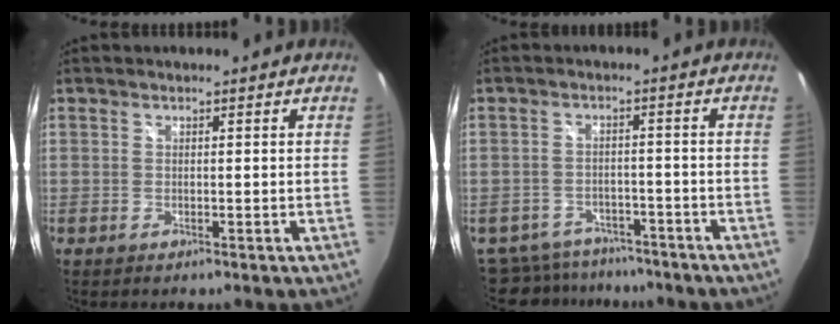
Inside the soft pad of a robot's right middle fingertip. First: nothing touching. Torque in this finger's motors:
{"motor_torque": [-0.58, -0.58, -0.21, -0.05]}